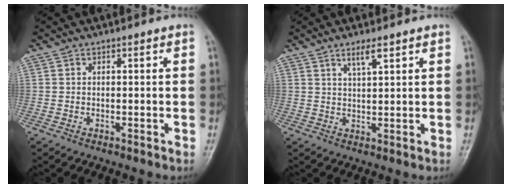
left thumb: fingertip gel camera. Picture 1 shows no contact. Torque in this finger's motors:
{"motor_torque": [-0.12, -0.12, -0.16, -0.07, 0.08]}